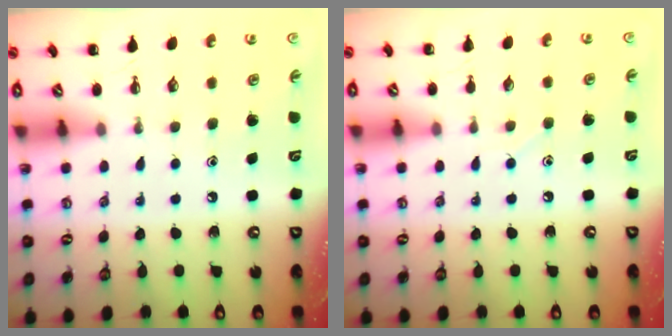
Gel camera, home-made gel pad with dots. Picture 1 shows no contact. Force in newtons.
{"total": 2.9, "press": 2.7, "slide": 0.9}